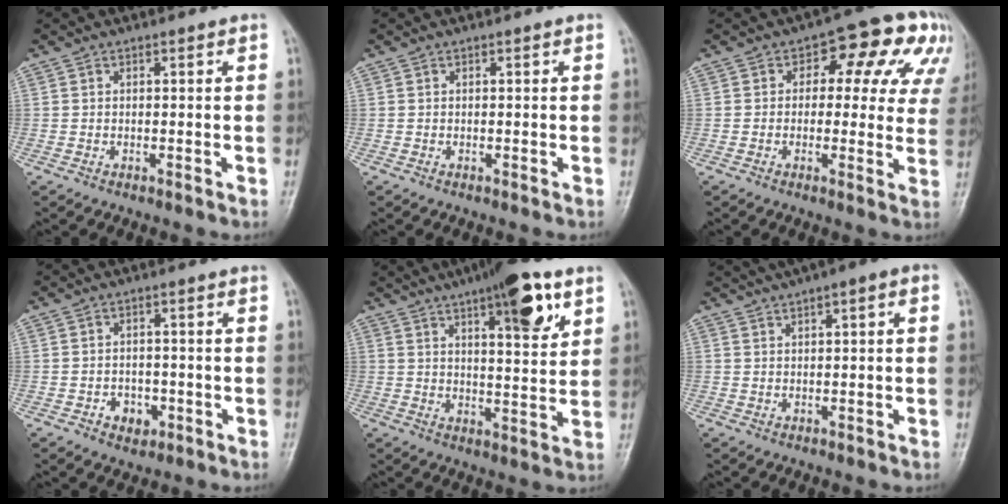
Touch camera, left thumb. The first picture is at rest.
{"total": 0.0}
{"total": 12.8, "force": [4.5, 7.6, 9.3], "torque": [-0.052, 0.020, 0.046]}
{"total": 3.9, "force": [-1.6, 3.0, 1.9], "torque": [-0.012, 0.010, -0.019]}
{"total": 13.4, "force": [7.1, 3.8, 10.7], "torque": [-0.133, -0.030, 0.101]}
{"total": 6.3, "force": [3.0, 1.7, 5.3], "torque": [-0.088, 0.021, 0.042]}